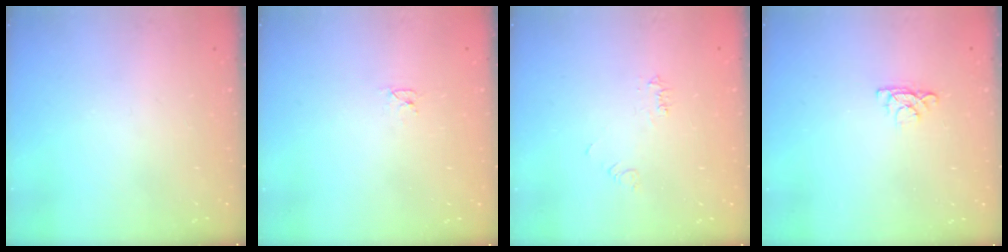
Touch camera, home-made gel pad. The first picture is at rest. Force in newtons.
{"total": 2.6, "press": 2.6, "slide": 0.3}
{"total": 4.5, "press": 4.5, "slide": 0.7}
{"total": 4.0, "press": 4.0, "slide": 0.5}